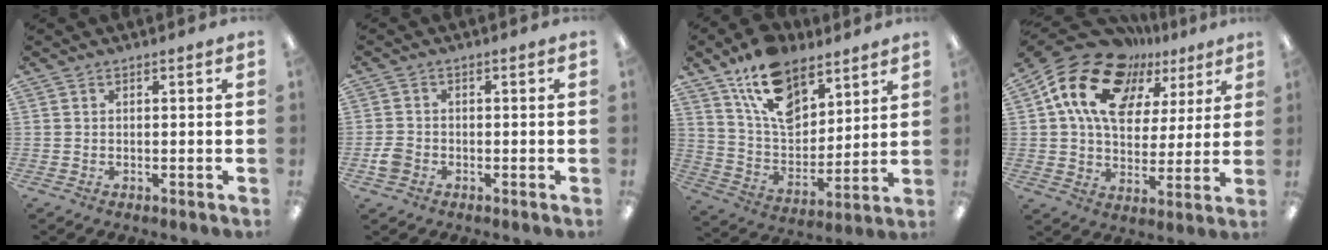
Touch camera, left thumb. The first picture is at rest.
{"total": 2.9, "force": [-1.1, 2.3, 1.3], "torque": [-0.019, 0.007, -0.020]}
{"total": 16.0, "force": [10.9, 8.7, 8.0], "torque": [-0.147, -0.051, 0.203]}
{"total": 18.2, "force": [10.1, 12.2, 8.9], "torque": [-0.166, -0.045, 0.186]}